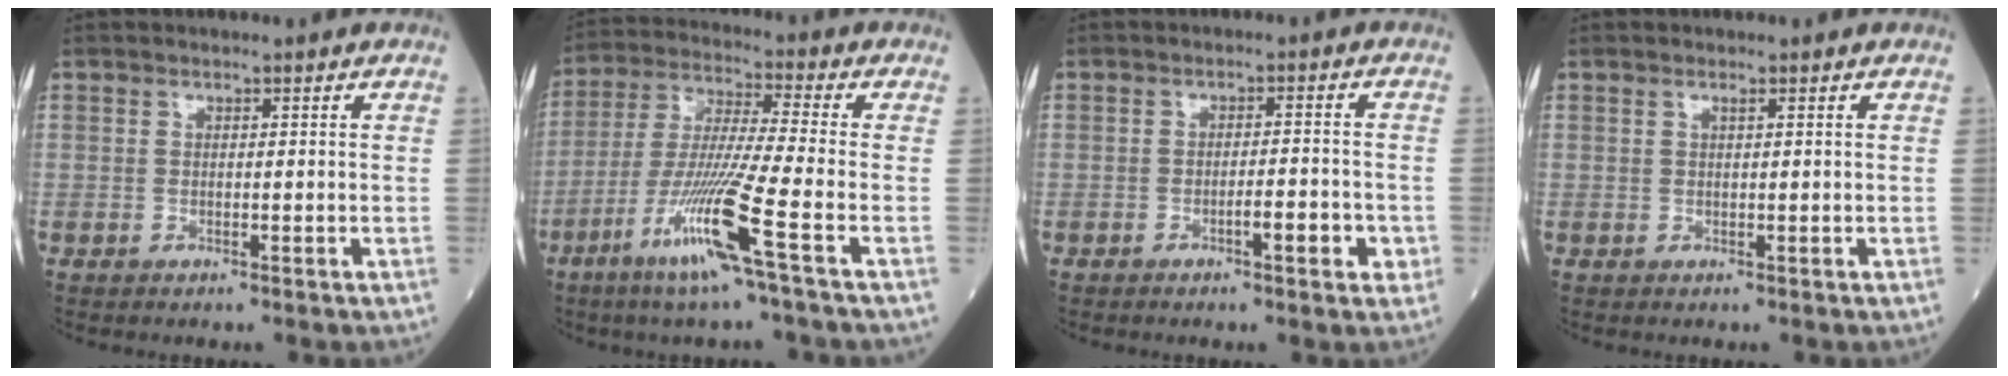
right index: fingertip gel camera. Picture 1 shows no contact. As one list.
[{"total": 13.0, "force": [-6.2, -1.6, 11.3], "torque": [-0.230, -0.027, -0.122]}, {"total": 4.1, "force": [-1.7, 0.8, 3.6], "torque": [-0.048, 0.004, -0.023]}, {"total": 0.5, "force": [0.3, -0.1, 0.4], "torque": [-0.012, 0.000, 0.007]}]